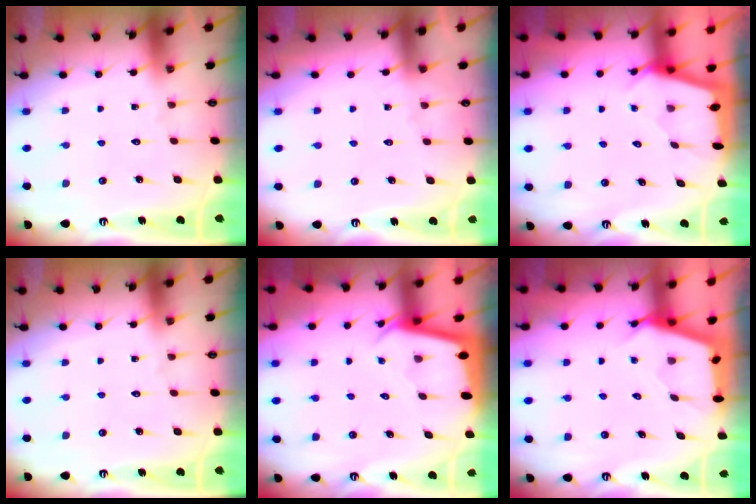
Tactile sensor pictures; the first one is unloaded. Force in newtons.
{"total": 3.1, "press": 3.1, "slide": 0.5}
{"total": 2.2, "press": 2.2, "slide": 0.3}
{"total": 0.0}
{"total": 2.3, "press": 2.3, "slide": 0.1}
{"total": 2.7, "press": 2.7, "slide": 0.3}